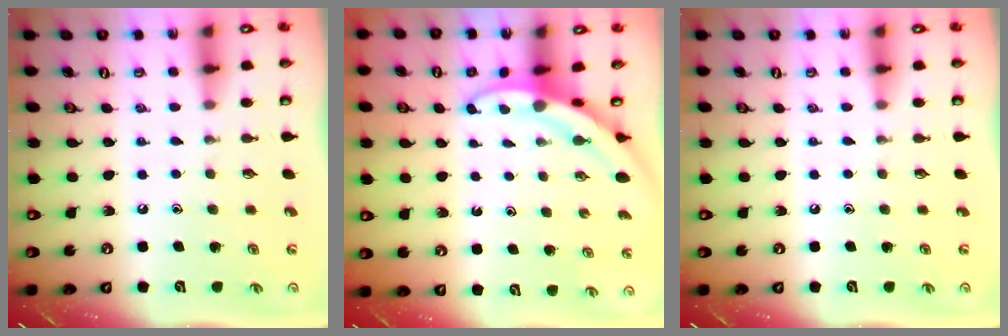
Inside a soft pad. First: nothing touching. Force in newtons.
{"total": 3.3, "press": 3.3, "slide": 0.2}
{"total": 0.0}